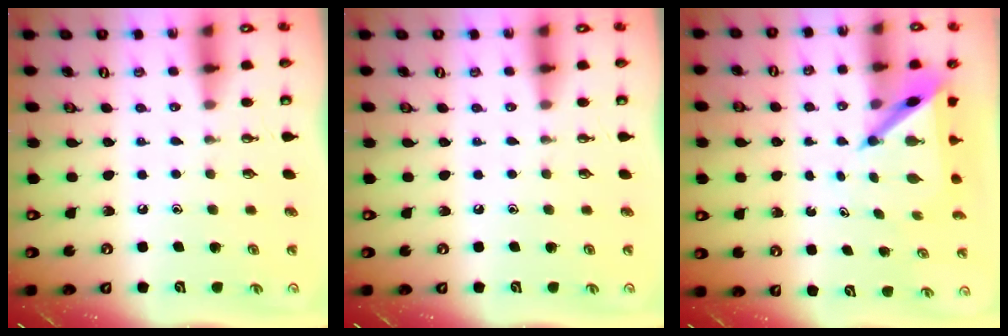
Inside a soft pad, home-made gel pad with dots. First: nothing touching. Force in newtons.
{"total": 0.0}
{"total": 5.8, "press": 5.8, "slide": 0.5}